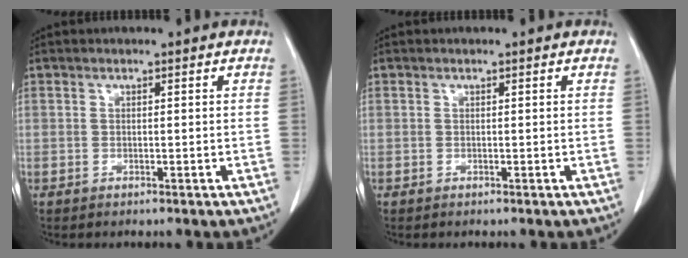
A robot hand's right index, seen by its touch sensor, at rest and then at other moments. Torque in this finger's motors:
{"motor_torque": [0.00, 0.00, 0.00, 0.00]}